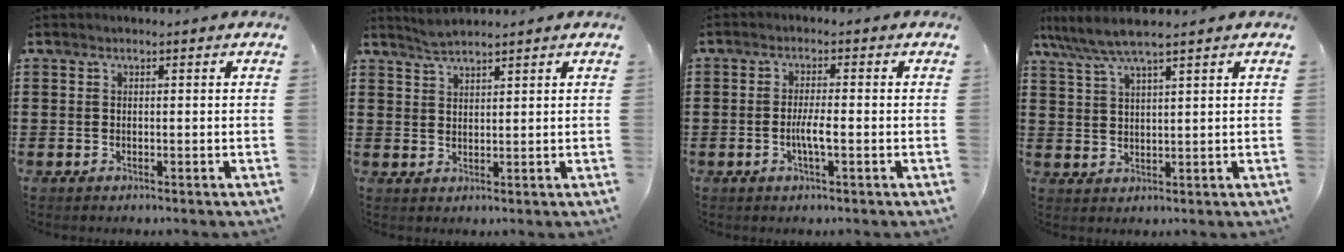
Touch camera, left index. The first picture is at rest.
{"total": 2.3, "force": [2.3, 0.1, 0.5], "torque": [-0.015, 0.002, 0.044]}
{"total": 3.3, "force": [-0.8, 0.4, 3.2], "torque": [-0.063, -0.004, -0.016]}
{"total": 5.5, "force": [4.4, 0.4, 3.3], "torque": [-0.076, -0.011, 0.077]}